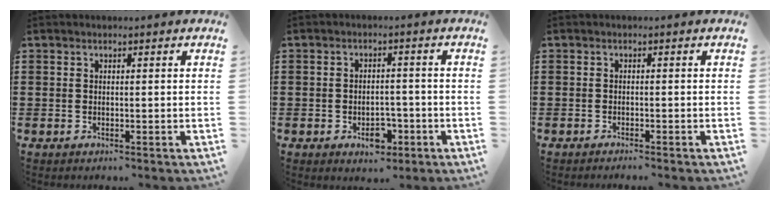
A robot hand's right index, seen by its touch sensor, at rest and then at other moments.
{"total": 4.7, "force": [-2.2, 2.7, 3.0], "torque": [-0.040, 0.005, -0.040]}
{"total": 0.9, "force": [-0.9, -0.1, 0.1], "torque": [-0.003, 0.000, -0.018]}